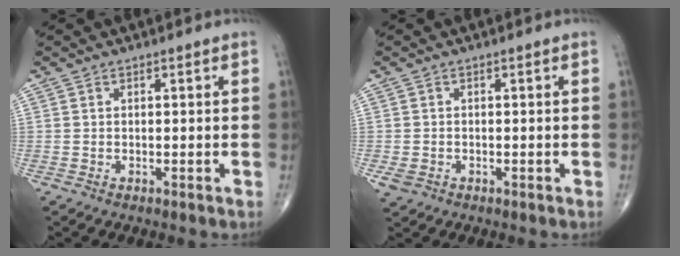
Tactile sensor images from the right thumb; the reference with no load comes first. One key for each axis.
{"total": 2.3, "fx": -0.9, "fy": 1.8, "fz": 1.1, "tx": -0.020, "ty": 0.003, "tz": -0.010}